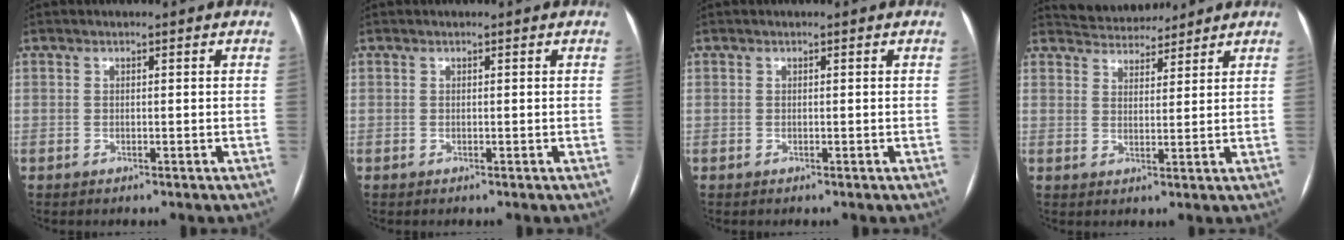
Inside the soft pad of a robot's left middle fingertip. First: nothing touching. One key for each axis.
{"total": 0.0}
{"total": 0.0}
{"total": 6.5, "fx": 6.2, "fy": 1.6, "fz": 0.8, "tx": -0.015, "ty": 0.017, "tz": 0.095}